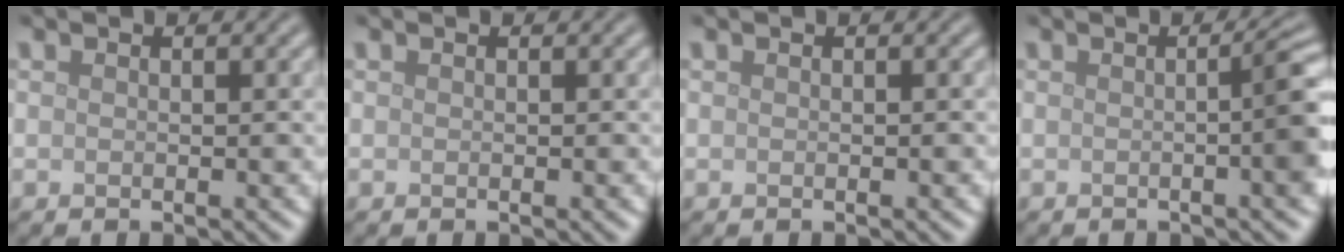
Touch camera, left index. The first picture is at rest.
{"total": 0.0}
{"total": 0.0}
{"total": 4.8, "force": [-0.1, 1.1, 4.6], "torque": [-0.048, 0.009, -0.005]}